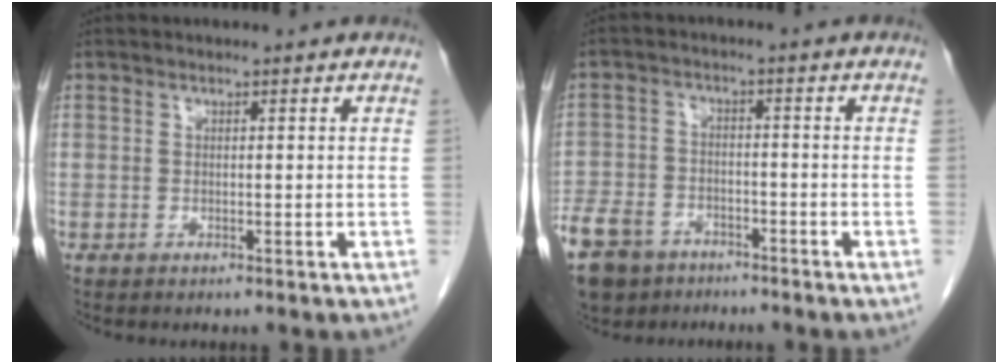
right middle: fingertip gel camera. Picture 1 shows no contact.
{"total": 13.9, "force": [-9.6, 8.4, 5.6], "torque": [-0.154, -0.009, -0.156]}